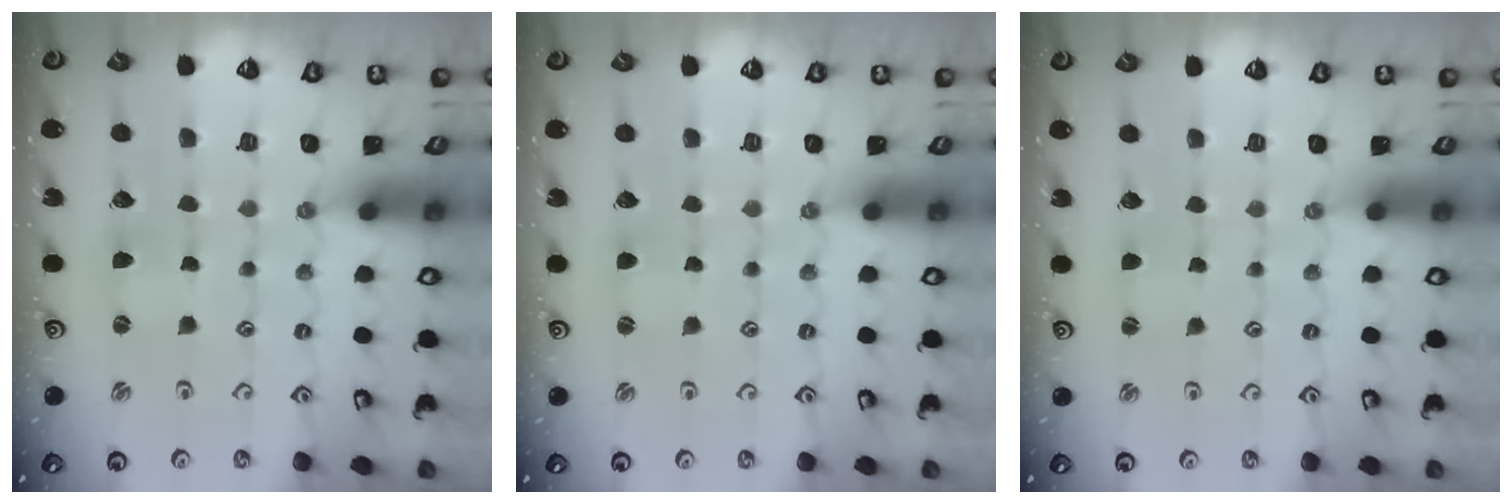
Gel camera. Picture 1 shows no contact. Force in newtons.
{"total": 1.6, "press": 1.5, "slide": 0.3}
{"total": 1.5, "press": 1.4, "slide": 0.2}